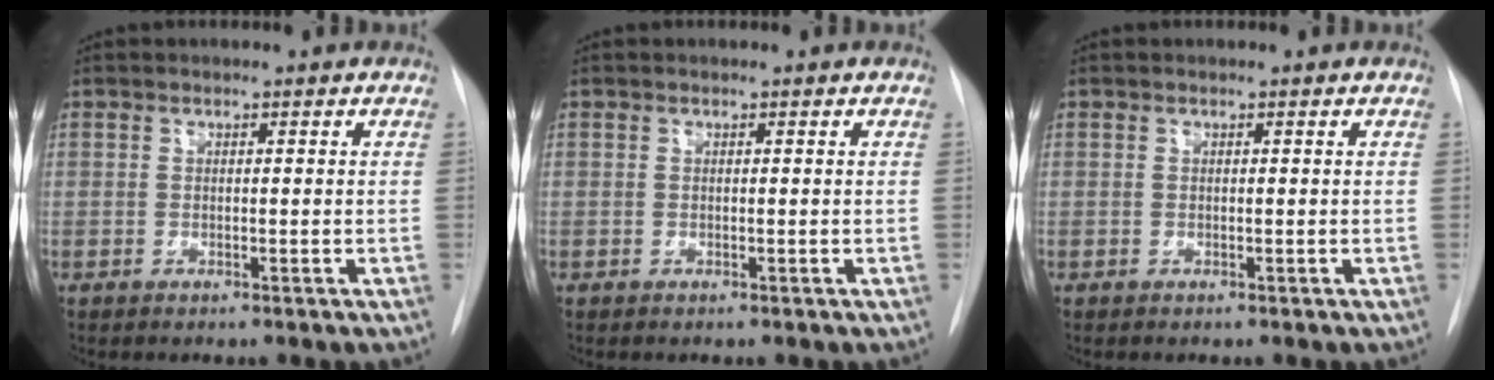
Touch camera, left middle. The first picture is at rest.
{"total": 0.0}
{"total": 0.0}